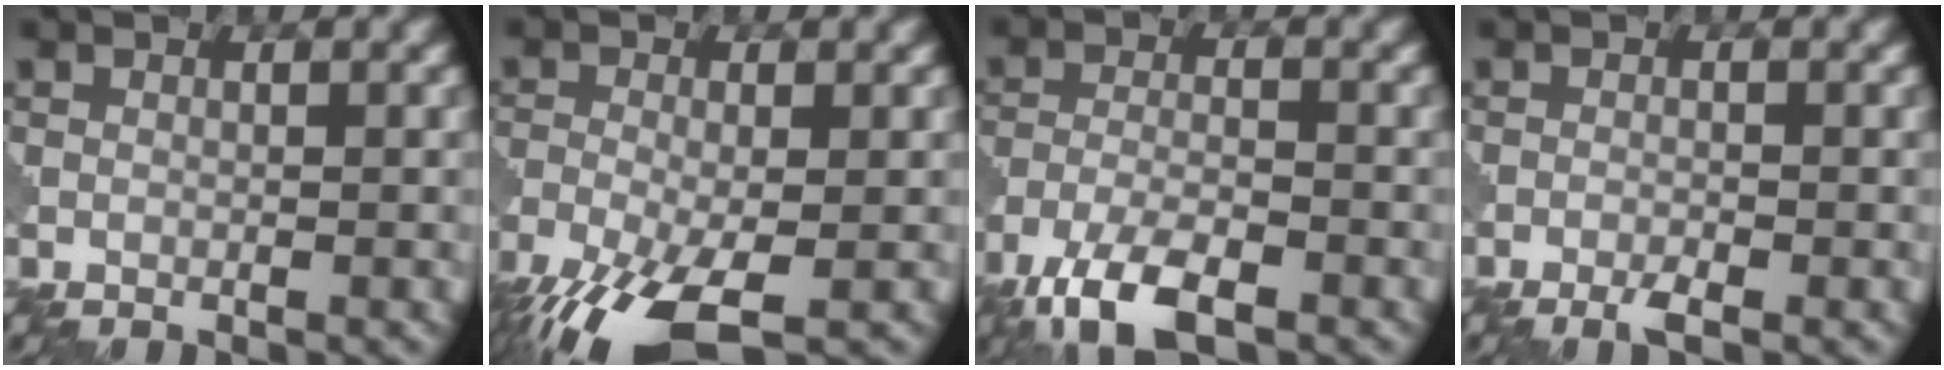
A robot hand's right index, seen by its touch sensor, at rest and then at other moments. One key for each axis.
{"total": 9.4, "fx": -5.7, "fy": 3.2, "fz": 6.8, "tx": -0.151, "ty": -0.031, "tz": -0.109}
{"total": 6.5, "fx": -4.6, "fy": 1.9, "fz": 4.2, "tx": -0.084, "ty": -0.005, "tz": -0.093}
{"total": 1.6, "fx": -1.1, "fy": 0.2, "fz": 1.2, "tx": -0.022, "ty": 0.000, "tz": -0.023}